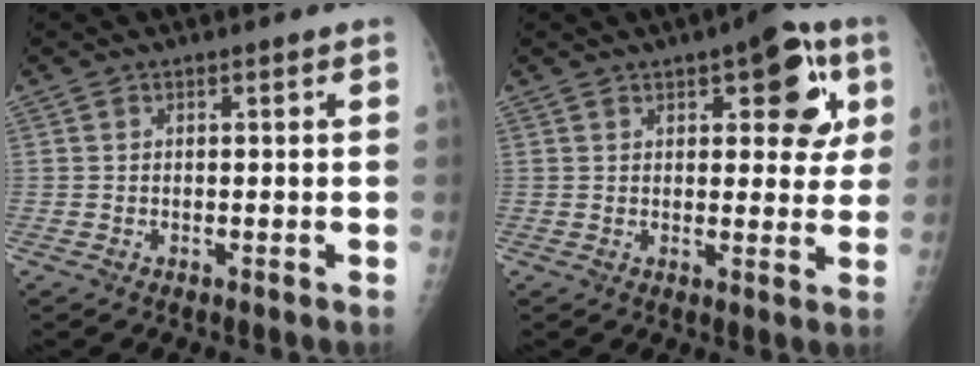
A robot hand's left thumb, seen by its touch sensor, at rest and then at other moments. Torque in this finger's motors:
{"motor_torque": [0.03, 0.18, 0.26, 0.06, 0.07]}